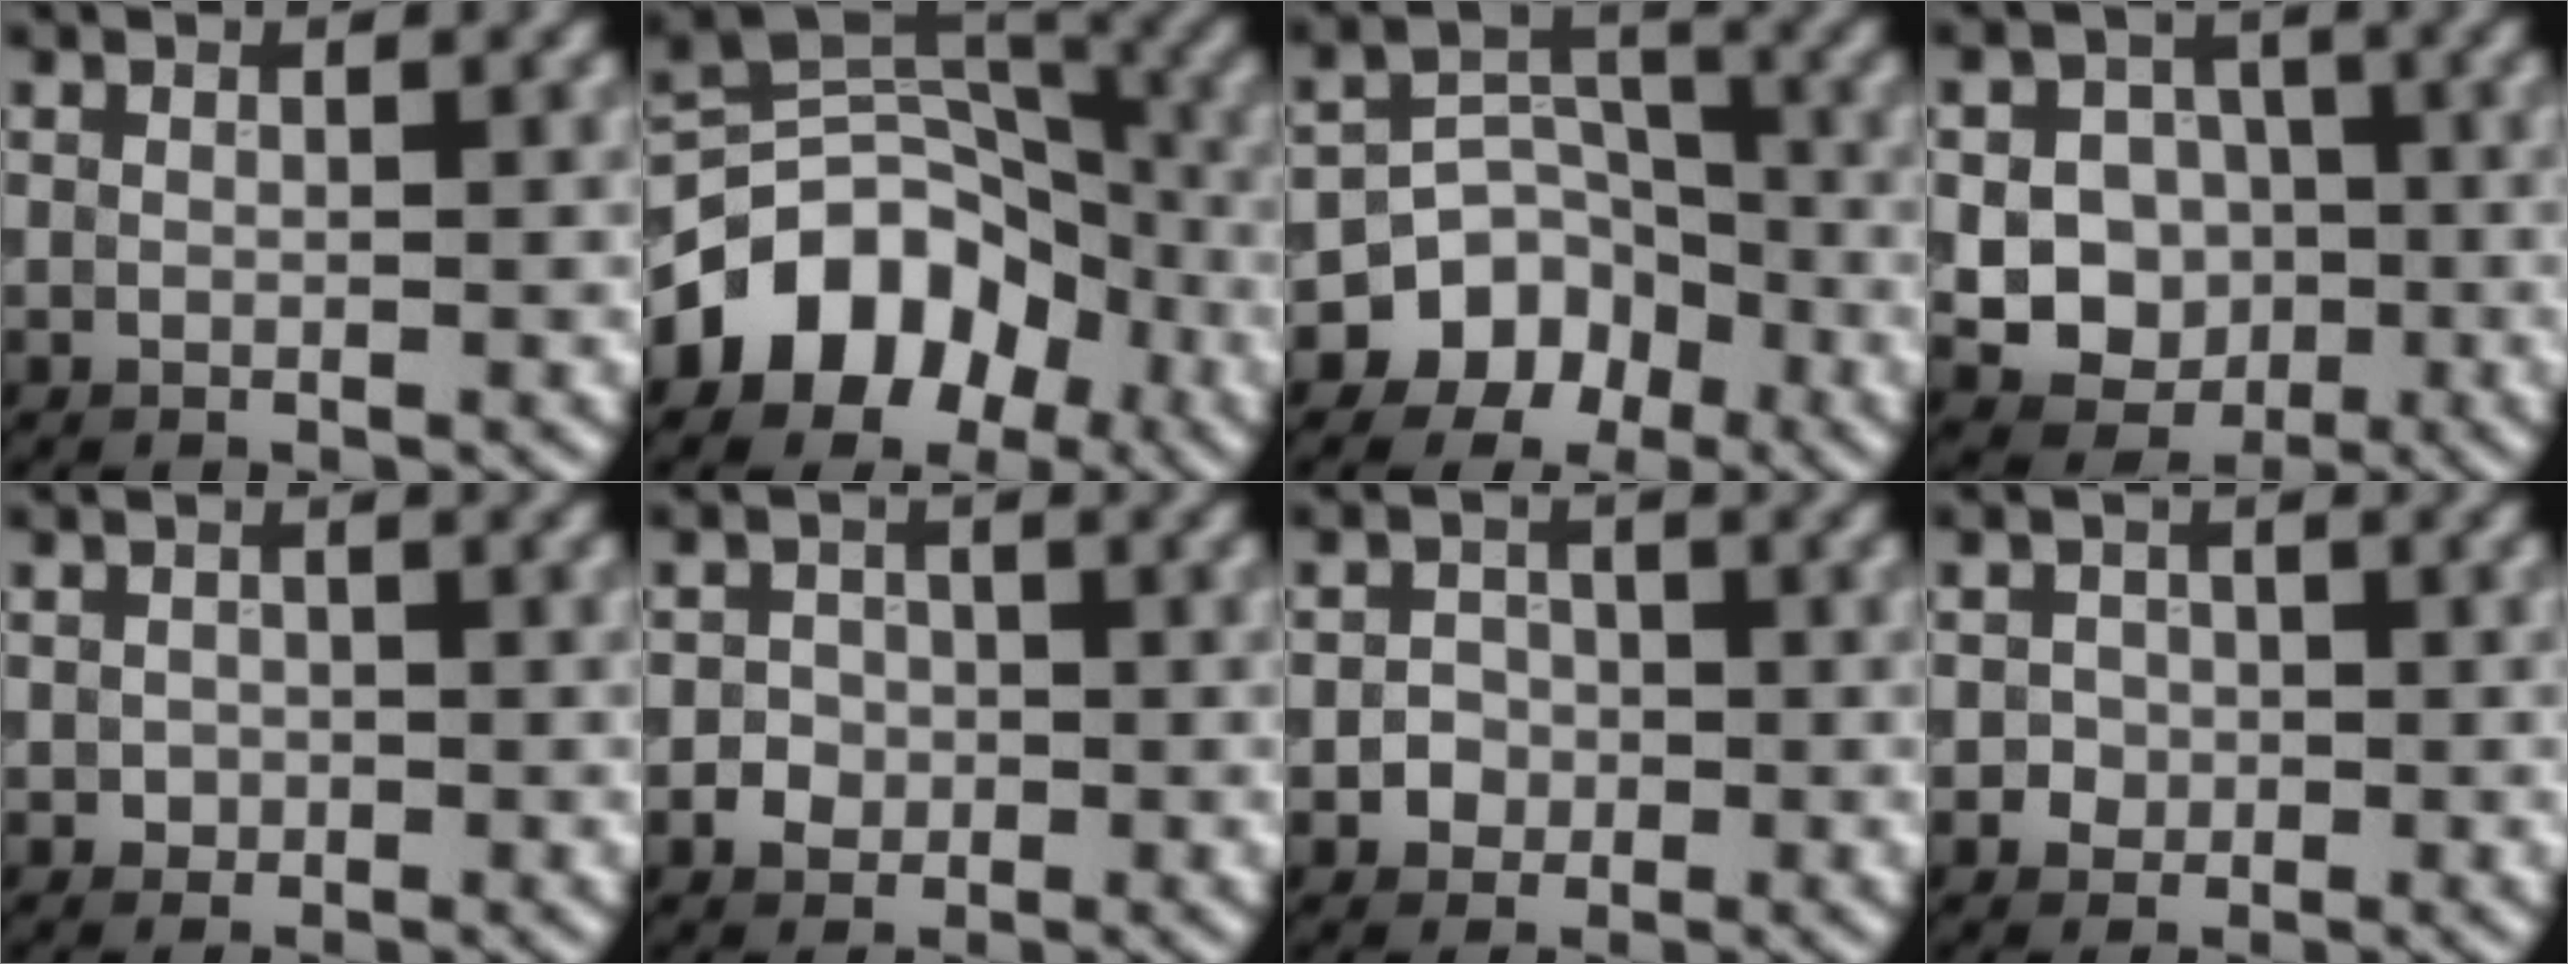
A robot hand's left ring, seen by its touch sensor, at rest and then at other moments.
{"total": 8.4, "force": [-4.0, 6.3, 3.9], "torque": [-0.038, 0.009, -0.081]}
{"total": 5.7, "force": [-3.2, 4.5, 1.7], "torque": [-0.007, 0.009, -0.058]}
{"total": 9.3, "force": [-1.1, 8.5, 3.5], "torque": [-0.047, 0.013, -0.043]}
{"total": 1.0, "force": [-0.2, 1.0, 0.3], "torque": [0.000, -0.003, -0.006]}
{"total": 2.1, "force": [-0.6, 1.9, 0.6], "torque": [0.012, -0.001, -0.017]}
{"total": 2.0, "force": [-0.6, 1.9, 0.6], "torque": [0.007, 0.001, -0.017]}
{"total": 1.6, "force": [-0.3, 1.5, 0.3], "torque": [0.017, -0.002, -0.008]}